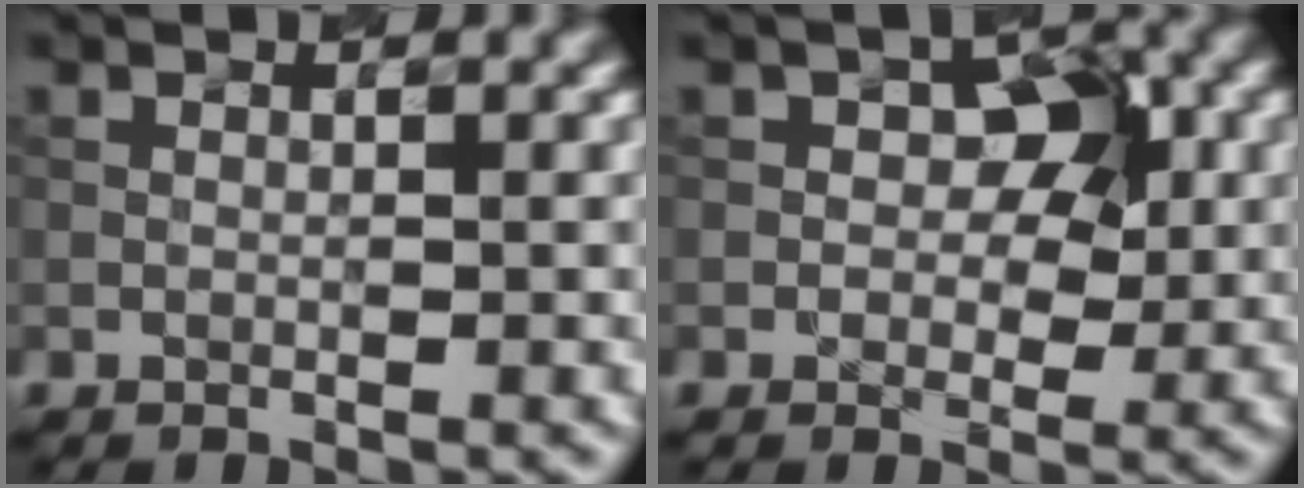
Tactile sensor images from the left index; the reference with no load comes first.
{"total": 4.0, "force": [0.5, 2.6, 3.0], "torque": [-0.035, 0.005, 0.011]}